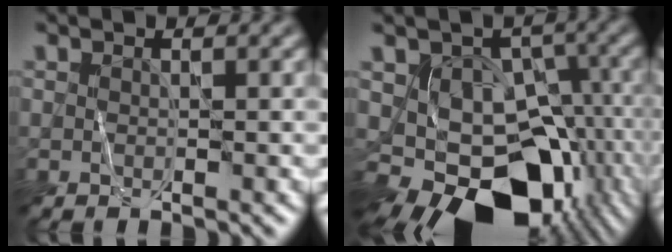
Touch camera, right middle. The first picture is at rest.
{"total": 13.7, "force": [-6.3, 9.2, 7.9], "torque": [-0.109, -0.017, -0.082]}